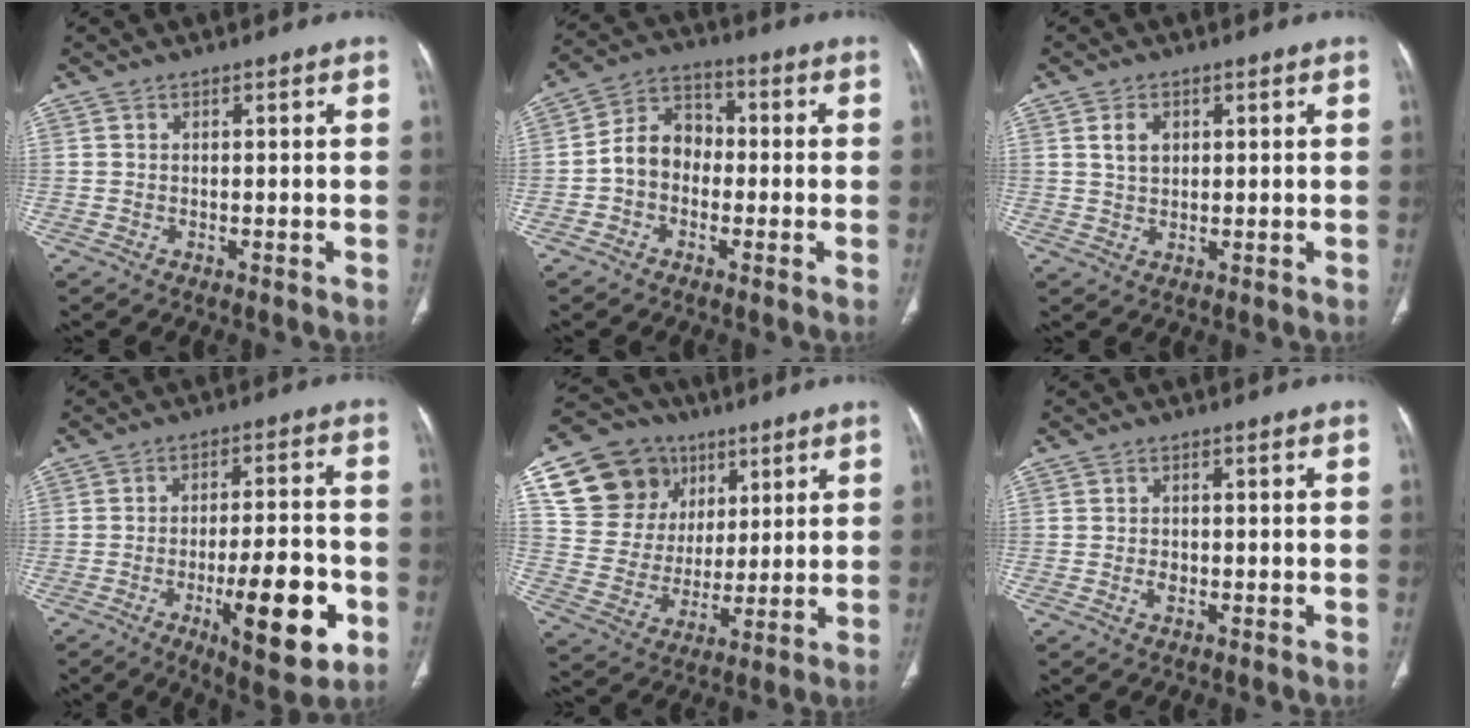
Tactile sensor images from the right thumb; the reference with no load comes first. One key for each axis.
{"total": 7.9, "fx": -1.5, "fy": 6.4, "fz": 4.5, "tx": -0.058, "ty": 0.034, "tz": -0.044}
{"total": 3.4, "fx": 1.1, "fy": 2.3, "fz": 2.2, "tx": -0.031, "ty": -0.003, "tz": 0.022}
{"total": 15.7, "fx": -5.6, "fy": 4.8, "fz": 13.9, "tx": -0.194, "ty": 0.018, "tz": -0.074}
{"total": 17.9, "fx": 8.2, "fy": 14.5, "fz": 6.7, "tx": -0.085, "ty": -0.001, "tz": 0.157}
{"total": 1.7, "fx": -0.5, "fy": 1.1, "fz": 1.2, "tx": -0.020, "ty": 0.002, "tz": -0.008}